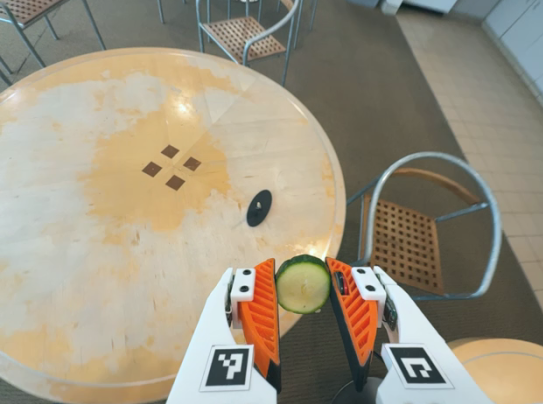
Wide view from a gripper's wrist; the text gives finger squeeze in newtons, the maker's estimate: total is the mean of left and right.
{"total": 8.9, "left": 9.3, "right": 8.6}